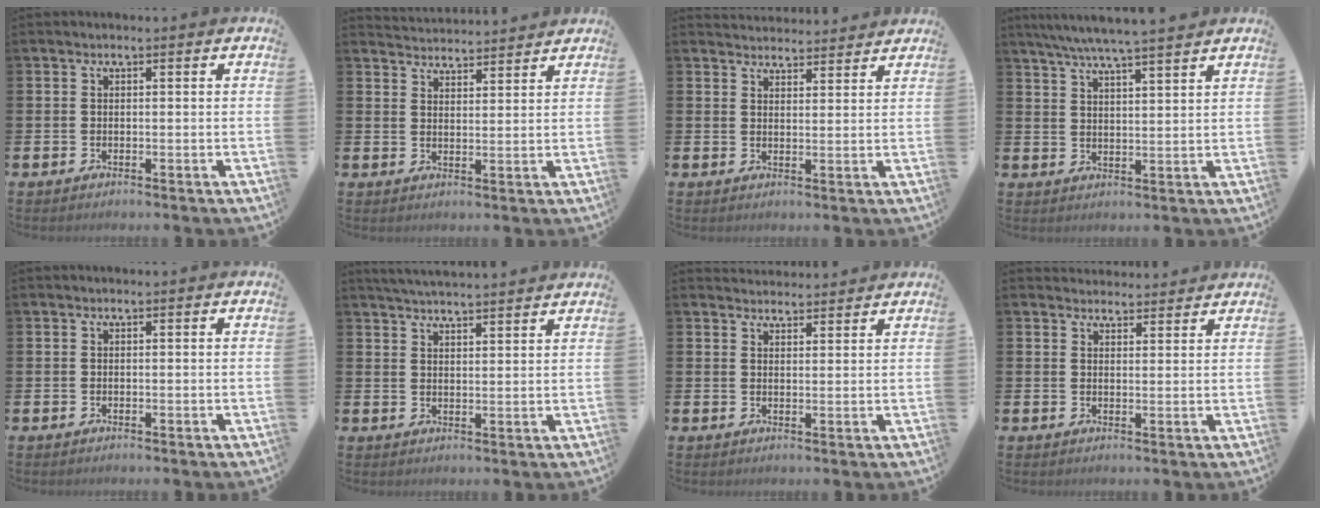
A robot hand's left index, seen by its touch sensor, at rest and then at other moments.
{"total": 3.7, "force": [3.7, 0.2, -0.5], "torque": [0.002, -0.026, 0.068]}
{"total": 3.4, "force": [3.3, 0.6, -0.2], "torque": [-0.001, -0.019, 0.062]}
{"total": 6.2, "force": [5.8, -0.4, 2.2], "torque": [-0.064, -0.023, 0.103]}
{"total": 0.0}
{"total": 3.9, "force": [3.9, -0.4, 0.2], "torque": [-0.018, -0.016, 0.072]}
{"total": 2.8, "force": [2.7, 0.6, -0.2], "torque": [0.000, -0.013, 0.049]}
{"total": 3.0, "force": [2.9, 0.6, -0.2], "torque": [0.008, -0.019, 0.052]}